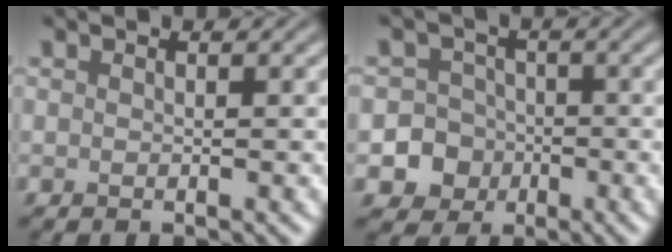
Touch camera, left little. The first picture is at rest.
{"total": 6.5, "force": [-2.6, 5.9, 0.9], "torque": [0.006, -0.006, -0.062]}